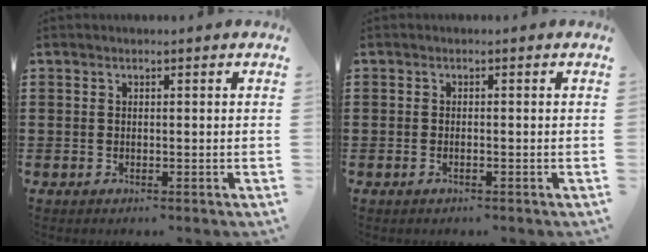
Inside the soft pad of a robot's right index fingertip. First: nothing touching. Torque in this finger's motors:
{"motor_torque": [-0.41, 0.39, -0.01, -0.01]}